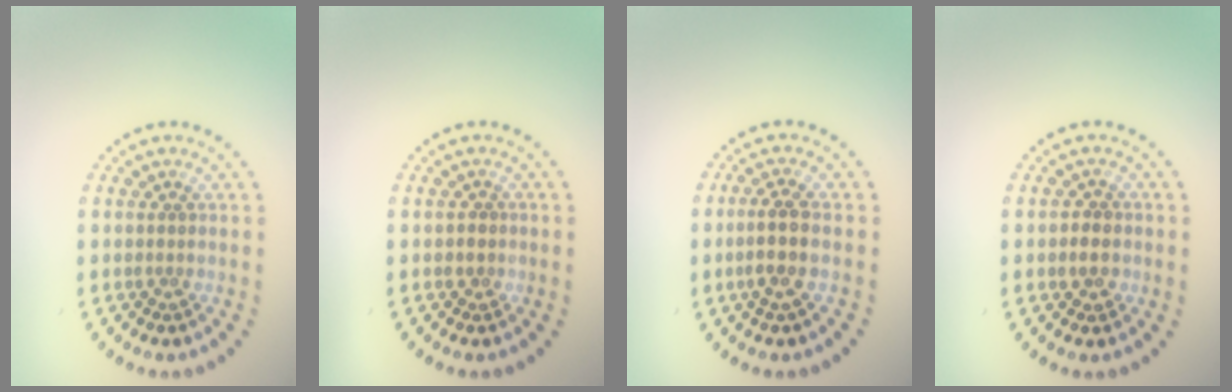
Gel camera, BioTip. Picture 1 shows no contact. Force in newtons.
{"total": 0.6, "press": 0.5, "slide": 0.4}
{"total": 2.5, "press": 2.2, "slide": 1.1}
{"total": 1.4, "press": 1.4, "slide": 0.4}